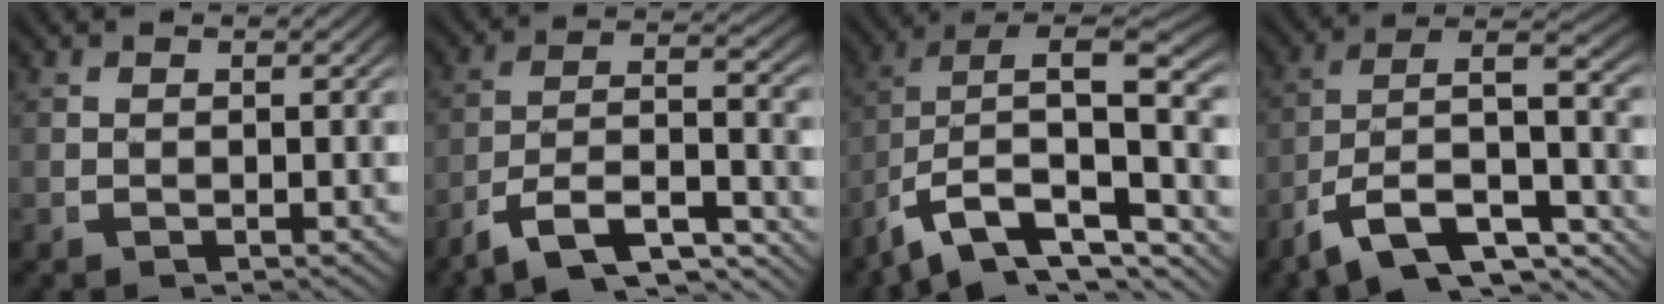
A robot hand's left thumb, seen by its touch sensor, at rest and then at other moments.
{"total": 12.5, "force": [-7.6, 7.3, 6.7], "torque": [-0.154, -0.050, -0.107]}
{"total": 11.6, "force": [-3.2, 7.2, 8.5], "torque": [-0.154, -0.040, -0.035]}
{"total": 13.1, "force": [-5.3, 8.4, 8.5], "torque": [-0.191, -0.056, -0.069]}